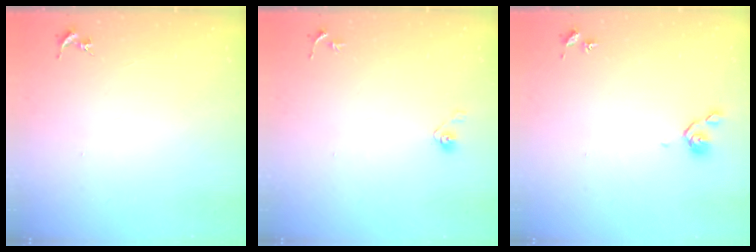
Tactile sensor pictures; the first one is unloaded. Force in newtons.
{"total": 3.8, "press": 3.2, "slide": 2.0}
{"total": 4.7, "press": 4.6, "slide": 1.2}